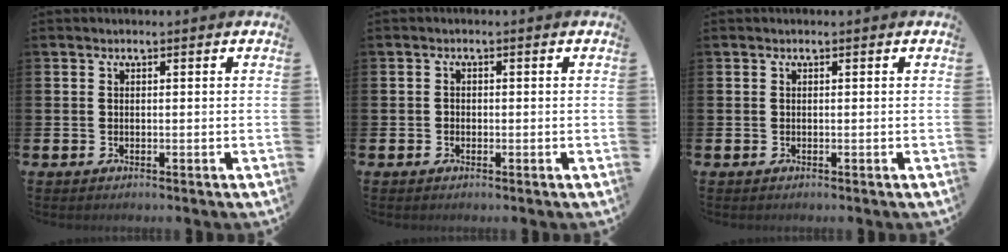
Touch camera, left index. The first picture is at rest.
{"total": 0.9, "force": [-0.4, 0.7, 0.2], "torque": [0.000, 0.002, -0.010]}
{"total": 0.0}